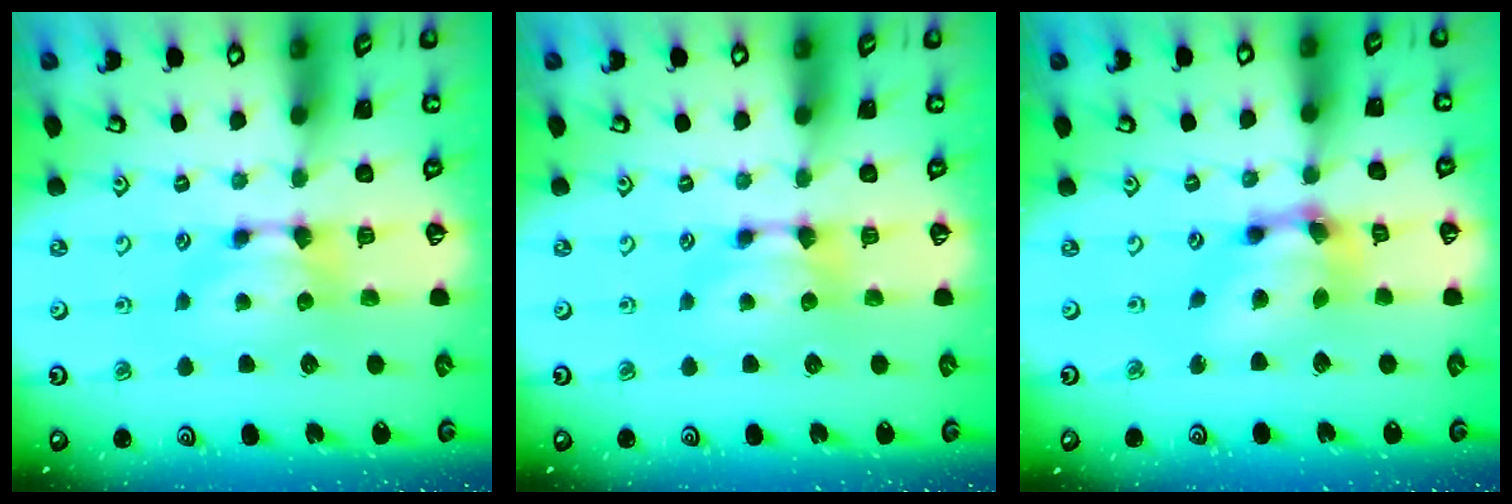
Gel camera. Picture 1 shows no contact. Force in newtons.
{"total": 0.0}
{"total": 6.4, "press": 6.0, "slide": 2.0}